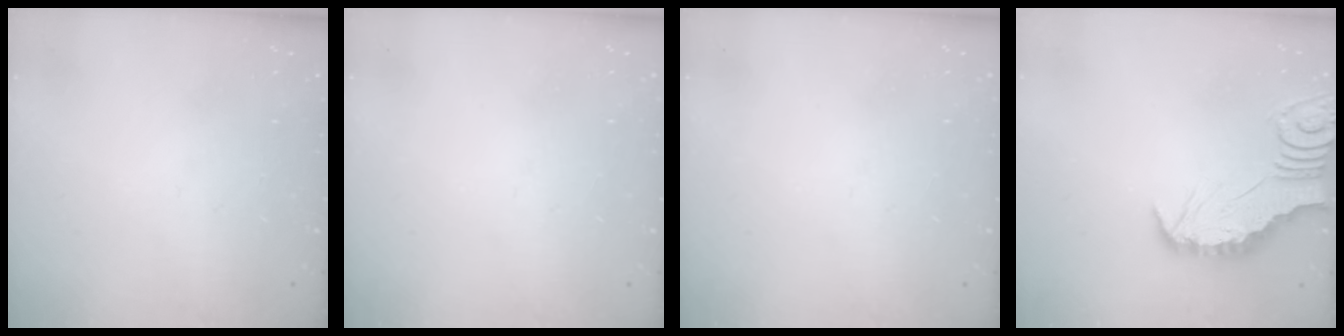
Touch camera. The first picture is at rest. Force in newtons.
{"total": 0.0}
{"total": 0.0}
{"total": 2.8, "press": 2.8, "slide": 0.3}